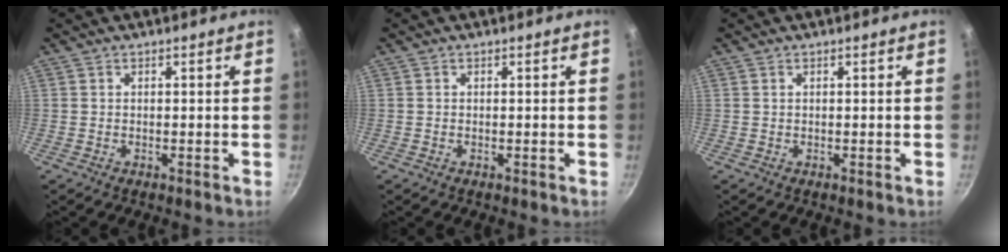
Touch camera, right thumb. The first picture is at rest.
{"total": 0.0}
{"total": 0.0}